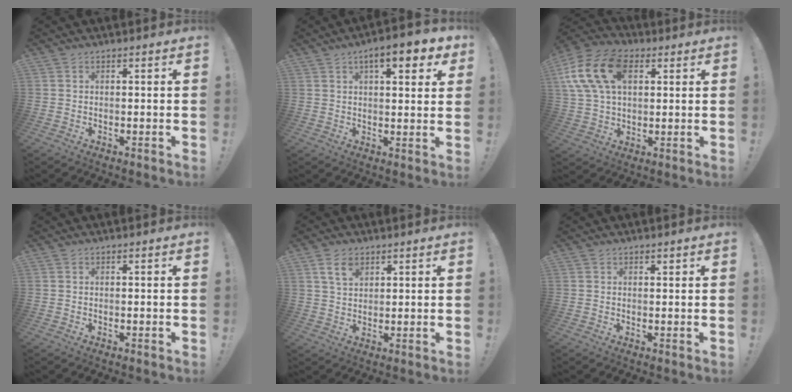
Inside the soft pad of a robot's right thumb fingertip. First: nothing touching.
{"total": 8.7, "force": [4.4, 2.8, 7.0], "torque": [-0.082, -0.020, 0.067]}
{"total": 18.0, "force": [5.8, 11.7, 12.4], "torque": [-0.237, -0.005, 0.106]}
{"total": 0.0}
{"total": 6.1, "force": [3.4, 3.8, 3.4], "torque": [-0.053, -0.010, 0.063]}
{"total": 0.7, "force": [0.6, 0.3, 0.2], "torque": [0.009, -0.006, 0.010]}